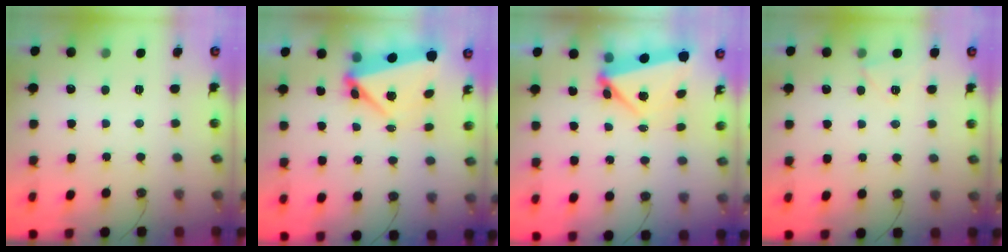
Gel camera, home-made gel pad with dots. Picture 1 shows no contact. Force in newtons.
{"total": 6.3, "press": 6.0, "slide": 1.9}
{"total": 5.9, "press": 5.9, "slide": 0.6}
{"total": 4.3, "press": 4.1, "slide": 1.3}